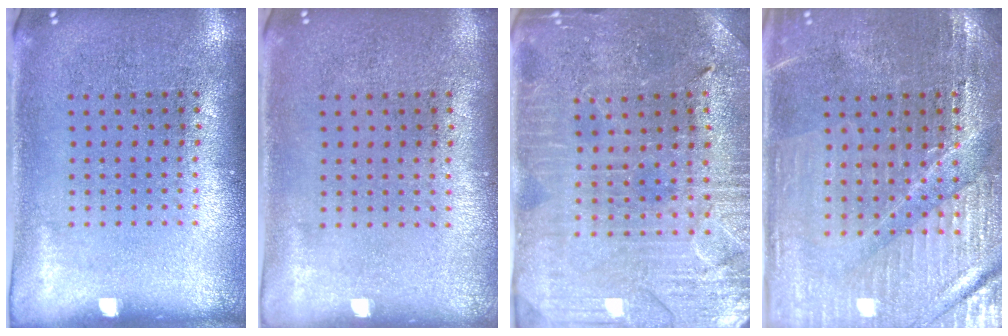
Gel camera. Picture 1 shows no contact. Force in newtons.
{"total": 0.0}
{"total": 1.8, "press": 1.8, "slide": 0.4}
{"total": 3.2, "press": 3.1, "slide": 0.5}